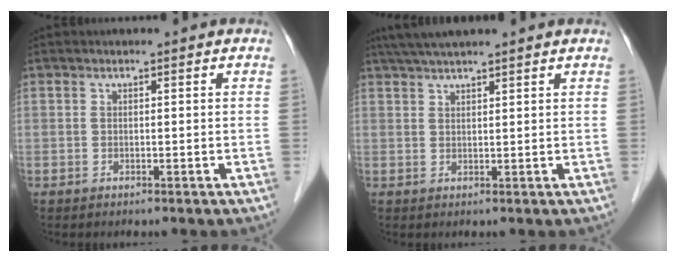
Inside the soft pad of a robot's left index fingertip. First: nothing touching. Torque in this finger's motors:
{"motor_torque": [0.37, -0.82, 0.33, 0.05]}